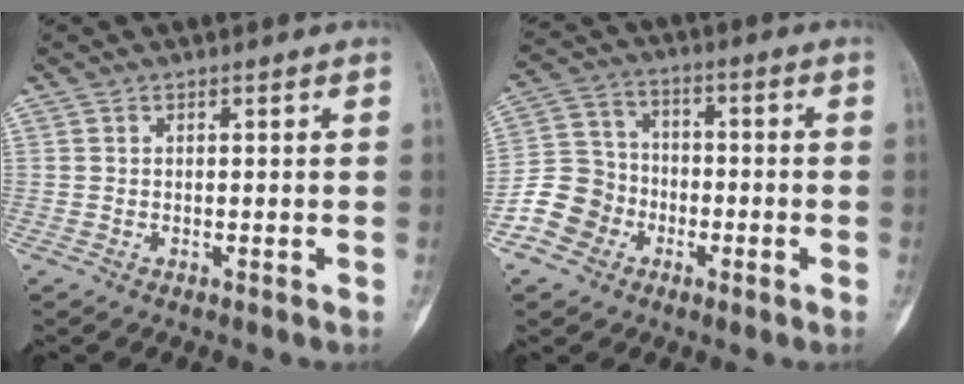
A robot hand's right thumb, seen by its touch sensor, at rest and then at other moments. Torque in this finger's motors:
{"motor_torque": [0.08, 0.38, 0.29, -0.49, 0.04]}